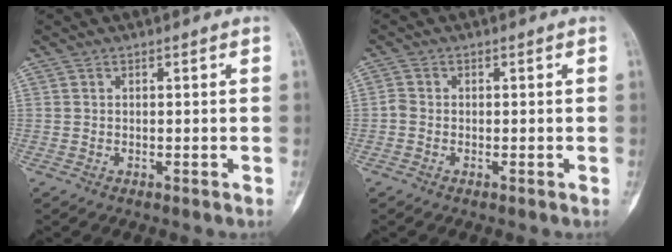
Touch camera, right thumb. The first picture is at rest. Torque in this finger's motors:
{"motor_torque": [1.93, 2.10, 0.56, -0.57, 0.15]}